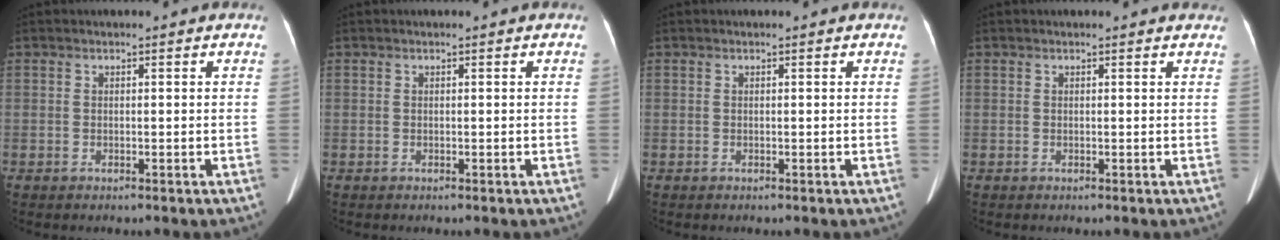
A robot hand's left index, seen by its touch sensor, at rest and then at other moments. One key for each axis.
{"total": 0.0}
{"total": 0.0}
{"total": 3.4, "fx": 3.3, "fy": 0.8, "fz": 0.8, "tx": -0.012, "ty": 0.009, "tz": 0.024}